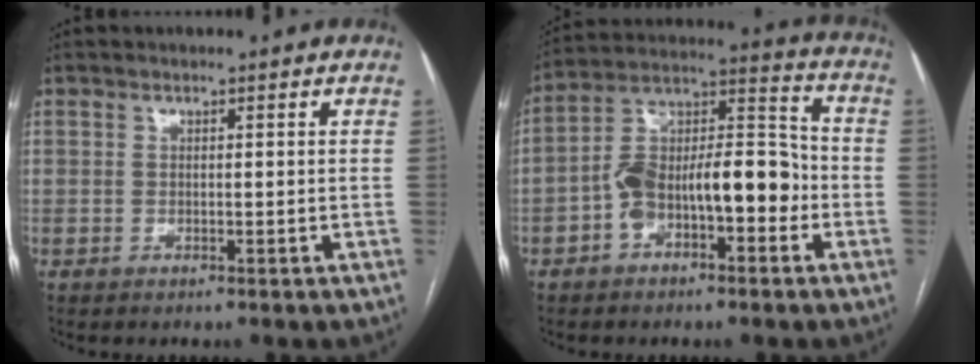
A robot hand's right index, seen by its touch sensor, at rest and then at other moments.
{"total": 13.3, "force": [-4.0, 5.7, 11.3], "torque": [-0.202, 0.046, -0.064]}